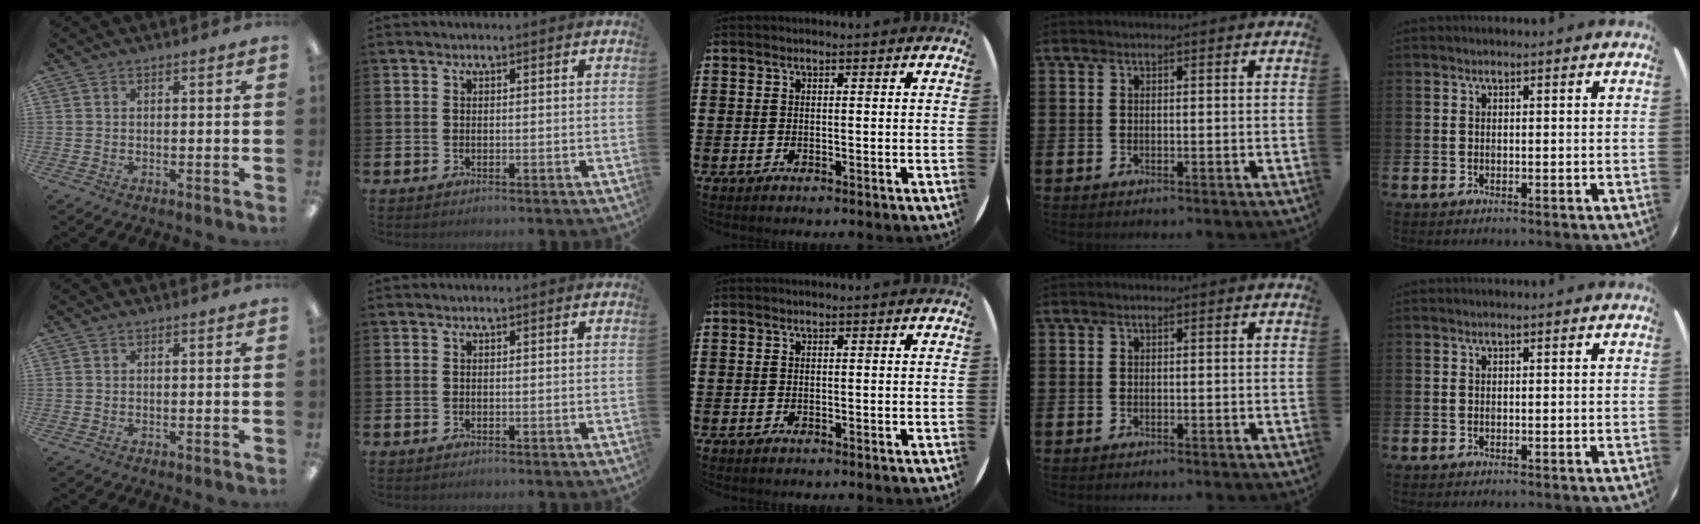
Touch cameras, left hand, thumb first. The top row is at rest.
{}